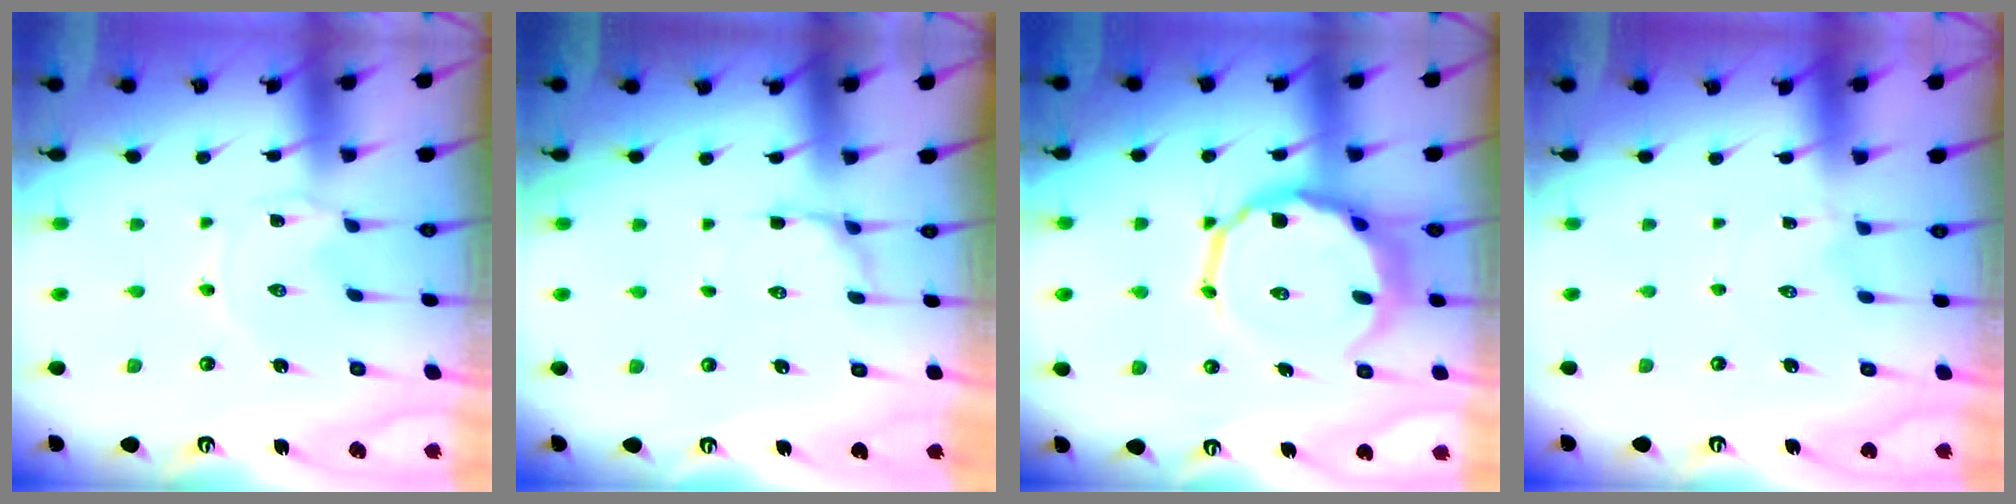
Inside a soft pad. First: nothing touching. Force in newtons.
{"total": 5.5, "press": 4.9, "slide": 2.5}
{"total": 13.1, "press": 12.7, "slide": 3.3}
{"total": 0.8, "press": 0.7, "slide": 0.3}